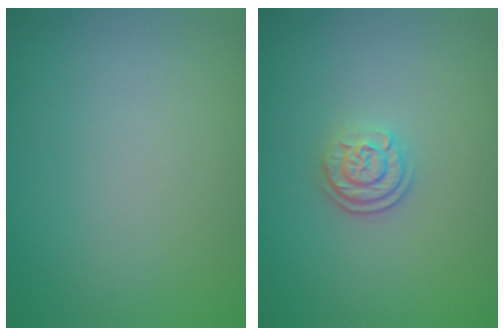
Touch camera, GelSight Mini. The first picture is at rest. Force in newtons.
{"total": 2.3, "press": 1.9, "slide": 1.2}